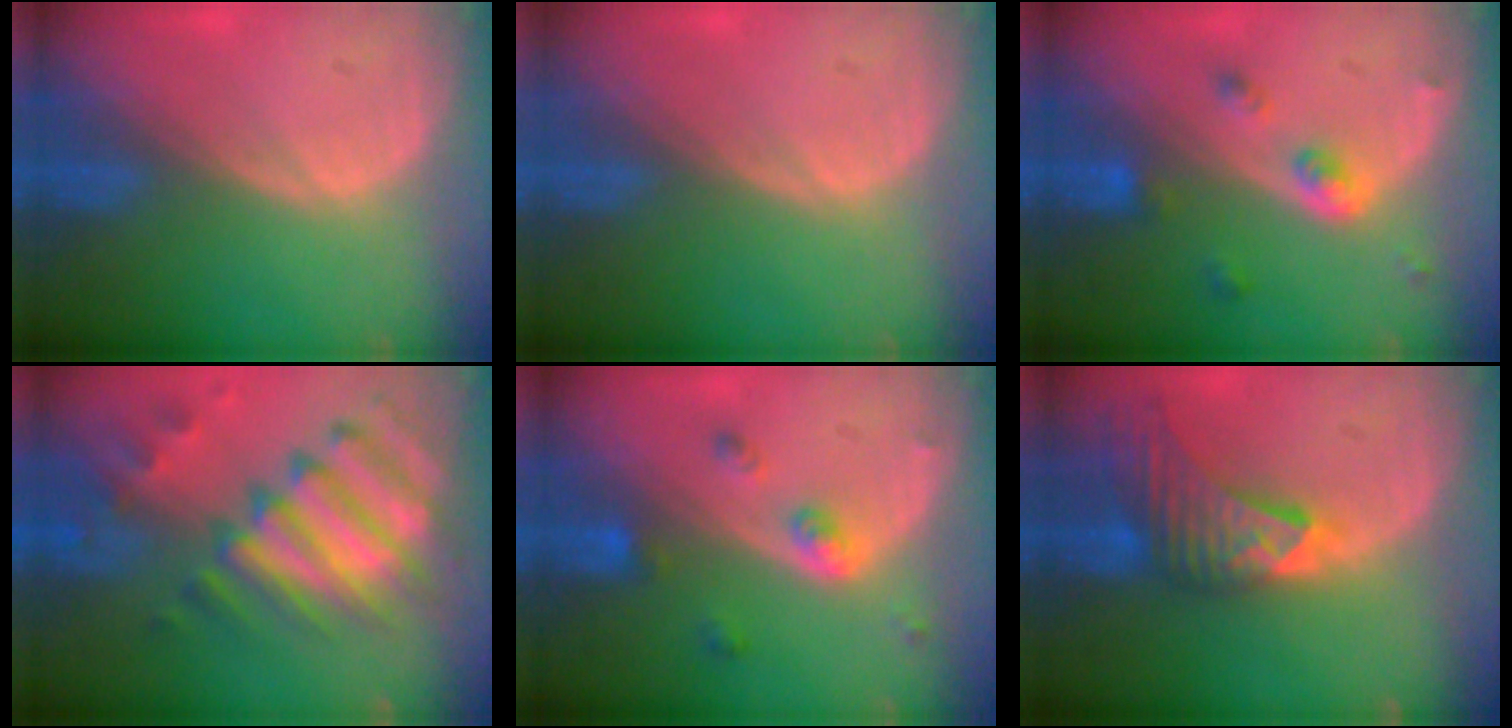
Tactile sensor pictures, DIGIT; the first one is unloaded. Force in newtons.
{"total": 0.5, "press": 0.0, "slide": 0.5}
{"total": 4.3, "press": 3.9, "slide": 1.7}
{"total": 12.0, "press": 10.4, "slide": 6.0}
{"total": 4.3, "press": 3.9, "slide": 1.8}
{"total": 9.0, "press": 8.1, "slide": 3.9}